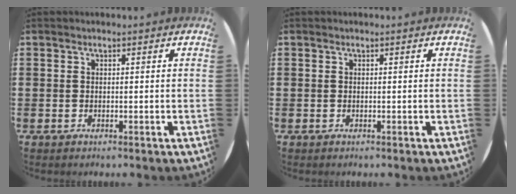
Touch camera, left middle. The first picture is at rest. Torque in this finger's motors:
{"motor_torque": [0.00, 0.00, 0.00, 0.00]}